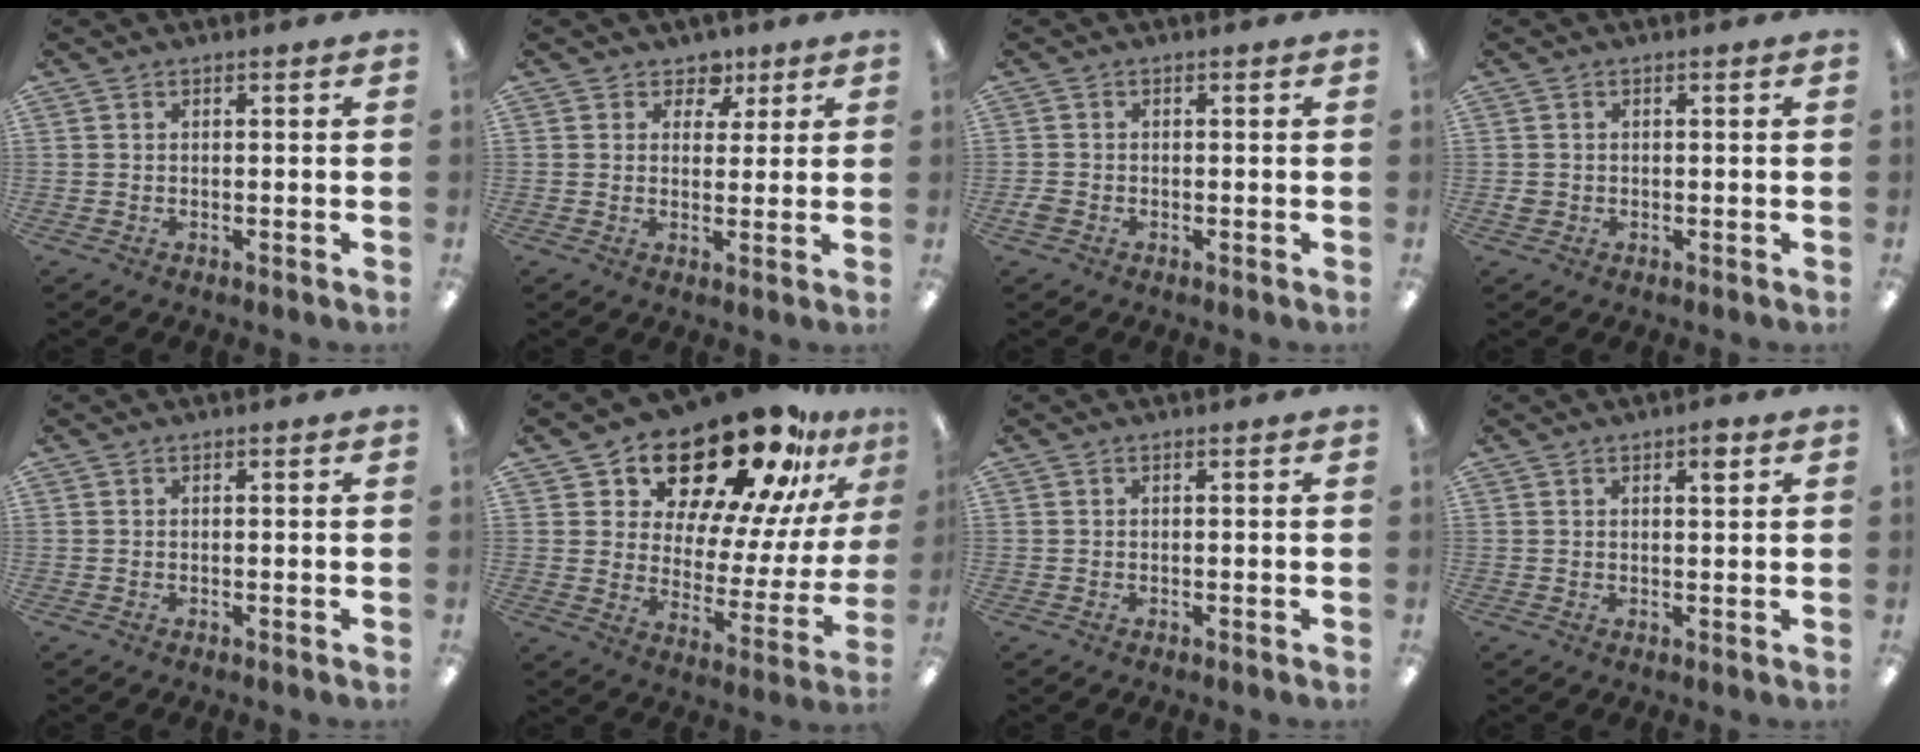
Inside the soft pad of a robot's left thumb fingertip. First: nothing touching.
{"total": 4.9, "force": [3.0, 3.7, 1.4], "torque": [-0.010, -0.013, 0.049]}
{"total": 1.7, "force": [-0.8, 1.3, 0.7], "torque": [-0.011, 0.003, -0.015]}
{"total": 1.4, "force": [-0.1, 1.3, 0.4], "torque": [-0.007, 0.005, -0.004]}
{"total": 0.0}
{"total": 23.6, "force": [19.1, 9.1, 10.5], "torque": [-0.153, -0.148, 0.326]}
{"total": 0.0}
{"total": 2.9, "force": [1.8, 1.0, 2.1], "torque": [-0.021, -0.007, 0.025]}